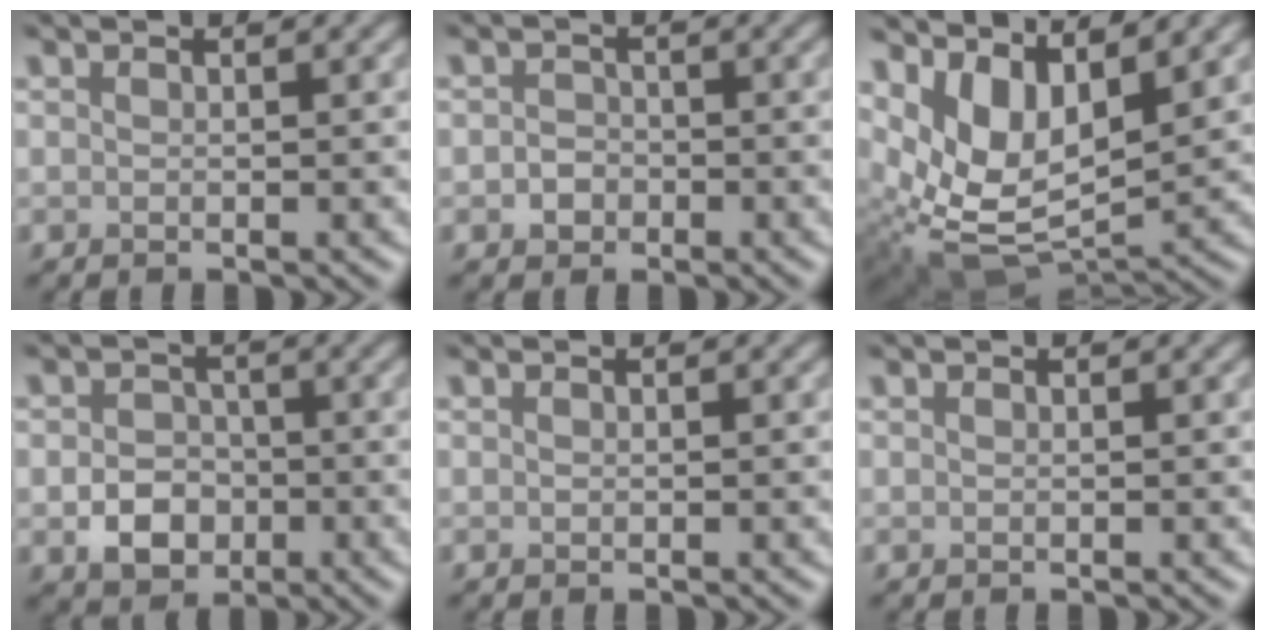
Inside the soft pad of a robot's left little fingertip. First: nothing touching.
{"total": 1.6, "force": [-0.5, 1.4, 0.6], "torque": [-0.006, -0.001, -0.014]}
{"total": 8.5, "force": [2.7, 4.9, 6.4], "torque": [-0.130, -0.024, 0.062]}
{"total": 3.9, "force": [-1.2, 3.1, 2.0], "torque": [-0.030, -0.002, -0.023]}
{"total": 0.0}
{"total": 0.0}